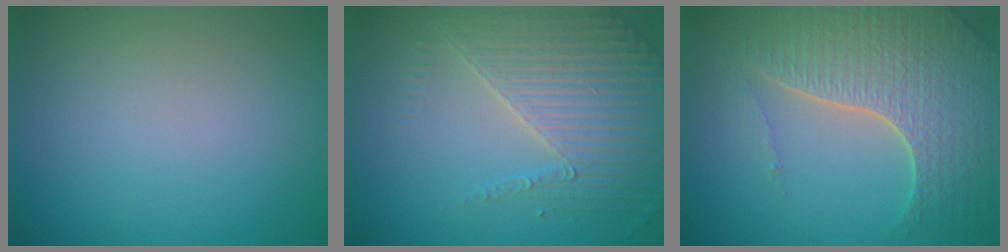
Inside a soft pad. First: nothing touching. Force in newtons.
{"total": 4.2, "press": 3.9, "slide": 1.4}
{"total": 7.1, "press": 5.1, "slide": 5.0}